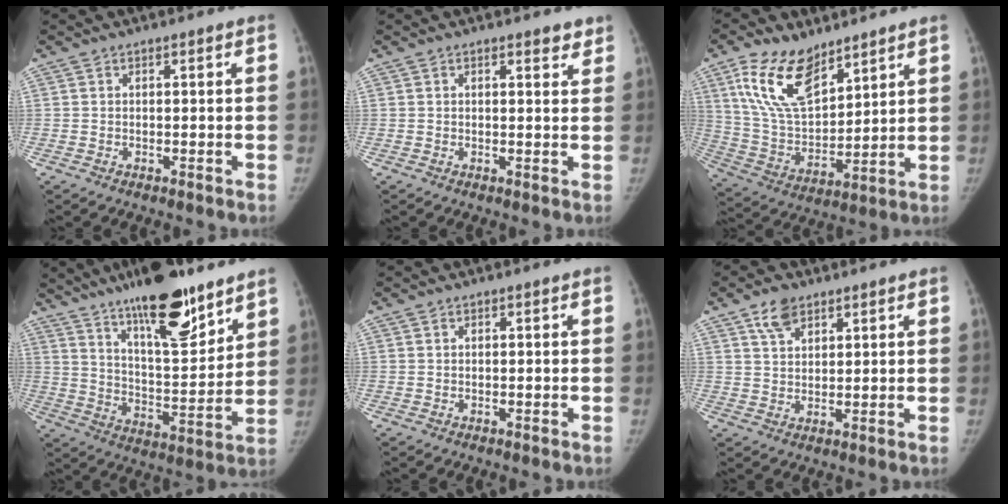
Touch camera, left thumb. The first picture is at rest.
{"total": 2.1, "force": [1.7, 0.8, 0.9], "torque": [0.002, -0.010, 0.019]}
{"total": 16.2, "force": [10.0, 8.1, 9.9], "torque": [-0.156, -0.045, 0.204]}
{"total": 20.5, "force": [14.3, 5.6, 13.5], "torque": [-0.192, -0.074, 0.239]}
{"total": 0.0}
{"total": 5.4, "force": [3.5, 3.1, 2.6], "torque": [-0.031, -0.017, 0.065]}